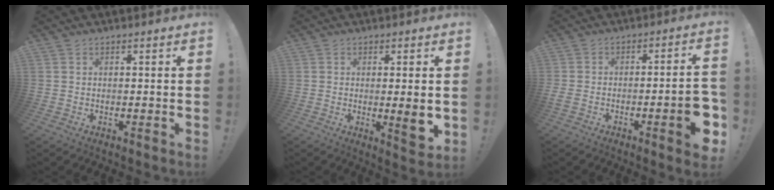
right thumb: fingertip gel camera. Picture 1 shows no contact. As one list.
[{"total": 6.1, "force": [0.0, 1.0, 6.0], "torque": [-0.071, -0.013, 0.000]}, {"total": 9.8, "force": [-3.8, 1.9, 8.8], "torque": [-0.127, 0.014, -0.057]}]